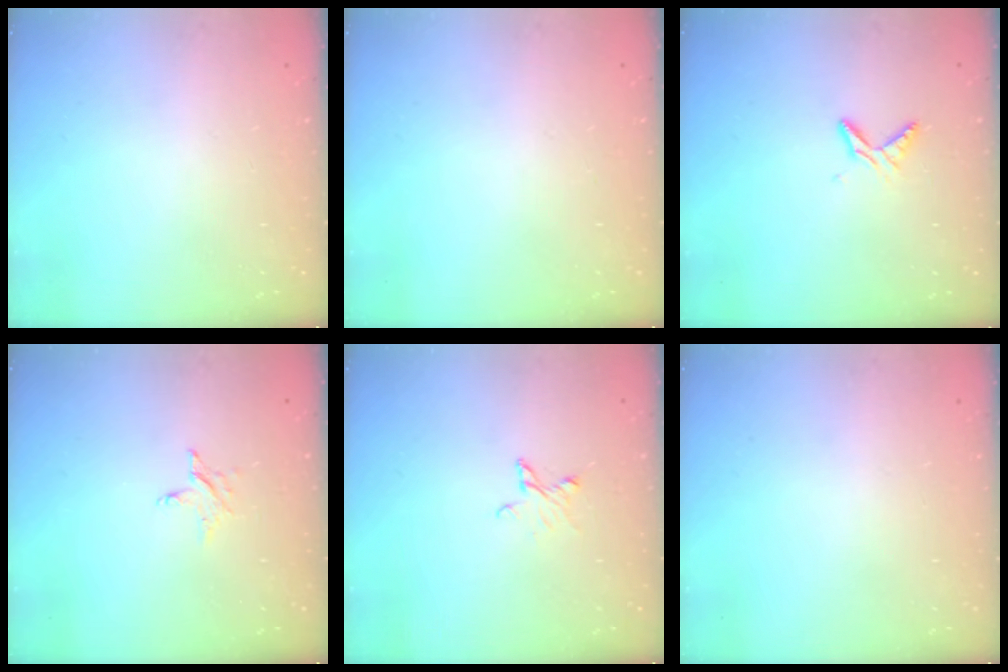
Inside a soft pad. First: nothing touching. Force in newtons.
{"total": 0.0}
{"total": 5.5, "press": 5.4, "slide": 0.6}
{"total": 2.4, "press": 2.4, "slide": 0.1}
{"total": 4.0, "press": 4.0, "slide": 0.4}
{"total": 0.0}